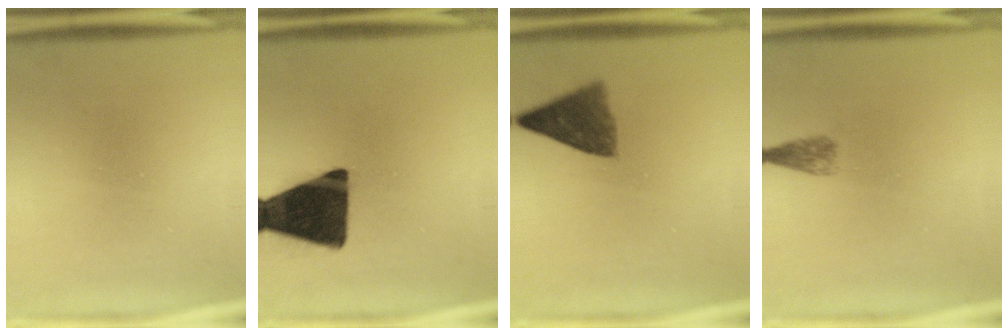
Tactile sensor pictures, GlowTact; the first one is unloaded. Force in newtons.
{"total": 16.6}
{"total": 7.2}
{"total": 1.4}